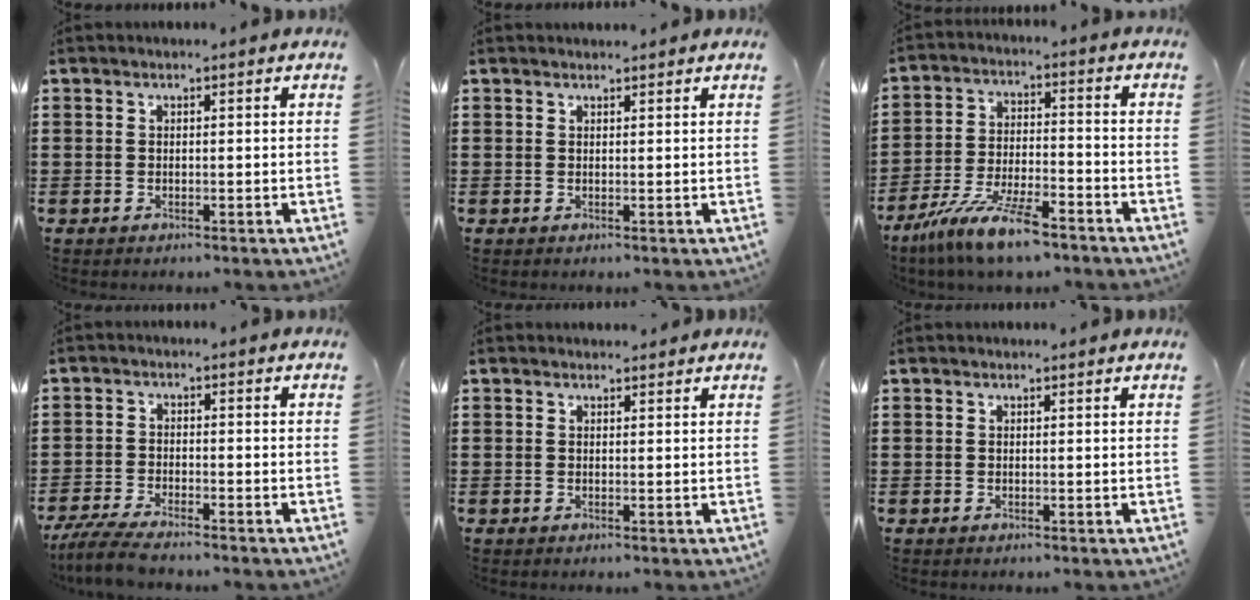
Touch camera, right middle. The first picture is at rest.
{"total": 0.8, "force": [0.8, 0.2, 0.0], "torque": [0.006, -0.004, 0.013]}
{"total": 10.4, "force": [-8.4, 1.2, 5.9], "torque": [-0.122, 0.006, -0.164]}
{"total": 4.3, "force": [-3.9, 0.2, 2.0], "torque": [-0.060, -0.017, -0.082]}
{"total": 0.7, "force": [0.7, 0.1, 0.0], "torque": [0.007, -0.003, 0.012]}
{"total": 0.0}